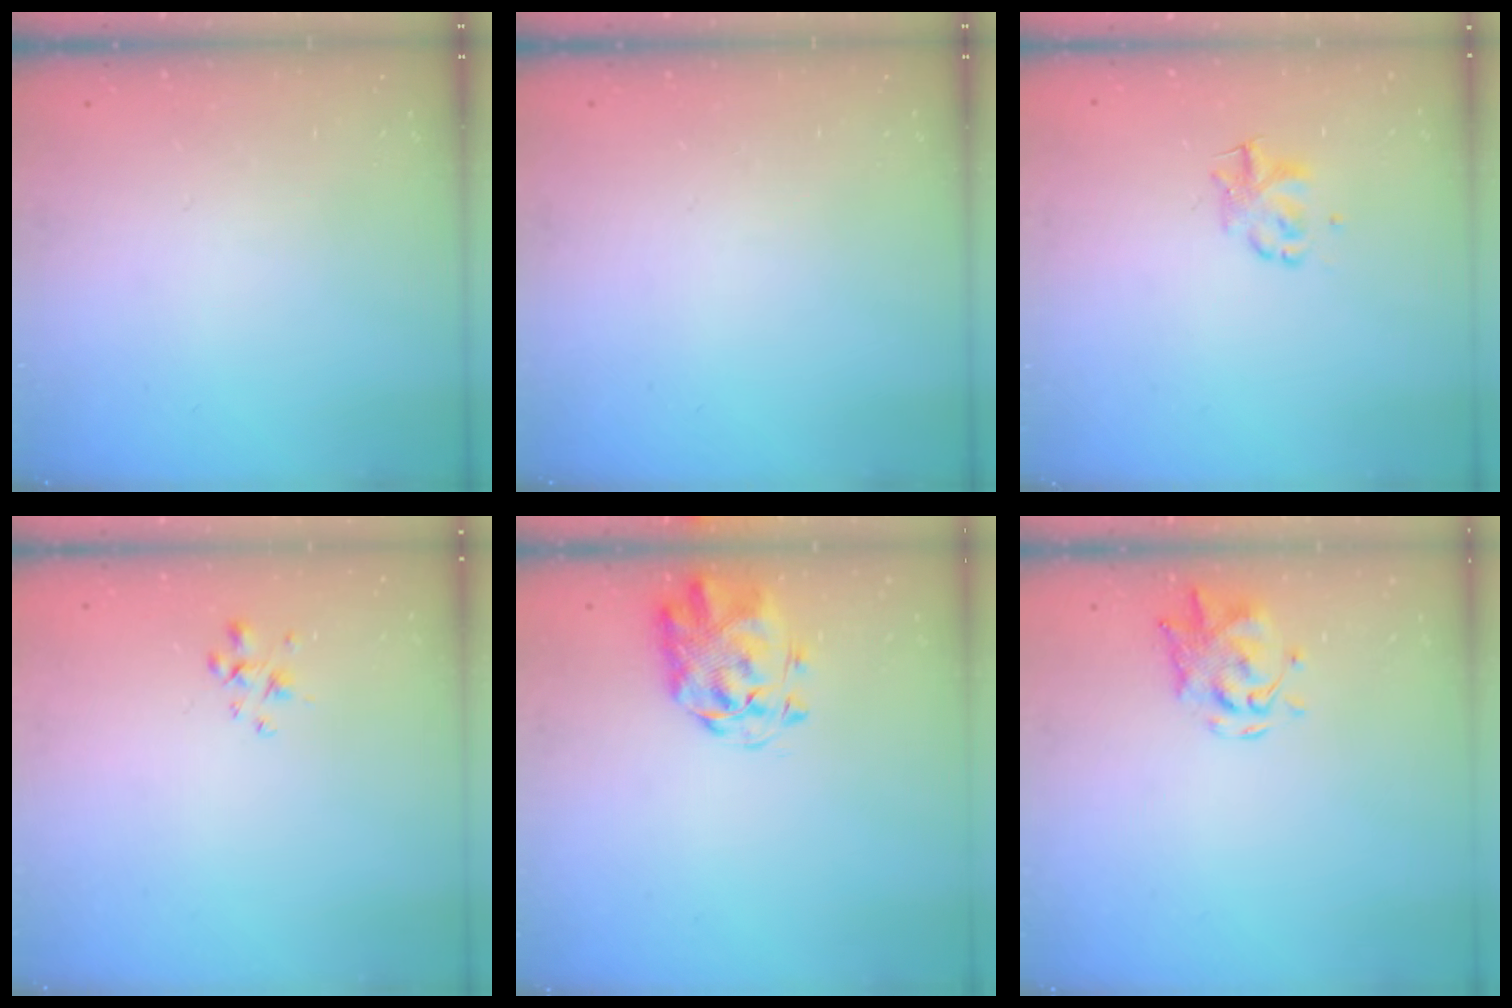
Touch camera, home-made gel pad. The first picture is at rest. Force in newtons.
{"total": 0.0}
{"total": 2.2, "press": 2.1, "slide": 0.4}
{"total": 1.7, "press": 1.5, "slide": 0.8}
{"total": 2.9, "press": 2.8, "slide": 0.8}
{"total": 1.8, "press": 1.8, "slide": 0.4}